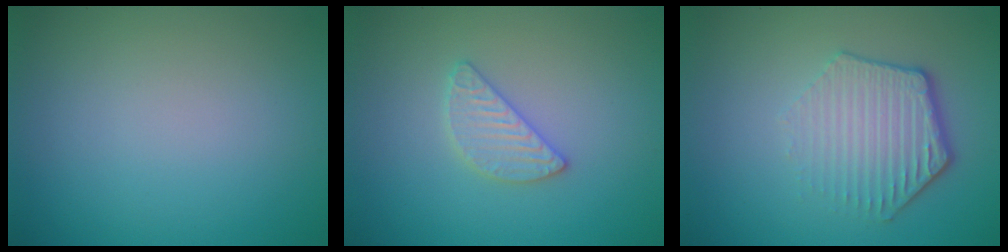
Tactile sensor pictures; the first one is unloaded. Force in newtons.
{"total": 2.4, "press": 2.3, "slide": 0.3}
{"total": 4.3, "press": 3.3, "slide": 2.8}